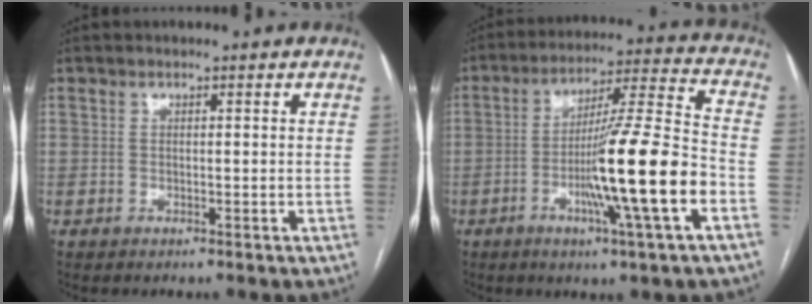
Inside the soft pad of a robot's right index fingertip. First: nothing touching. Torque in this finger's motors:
{"motor_torque": [2.14, 0.00, 1.05, 0.21]}